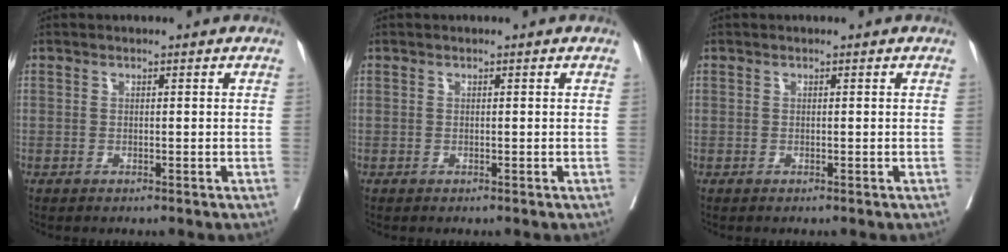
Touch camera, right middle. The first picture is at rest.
{"total": 0.0}
{"total": 0.0}